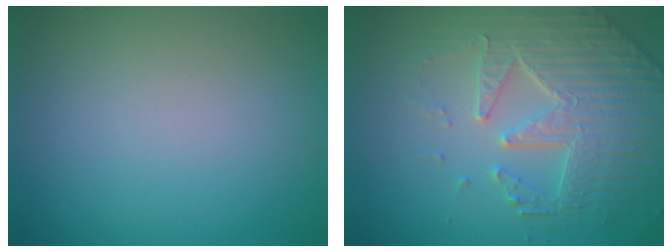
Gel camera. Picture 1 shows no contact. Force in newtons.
{"total": 5.1, "press": 4.8, "slide": 1.8}